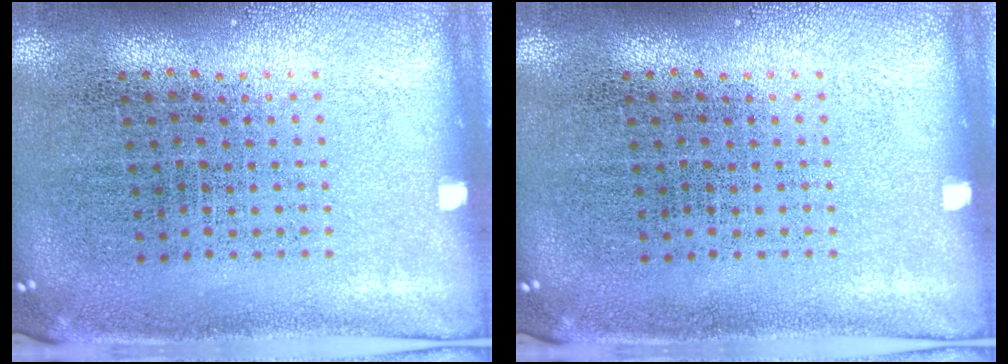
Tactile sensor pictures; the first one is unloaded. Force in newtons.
{"total": 0.0}